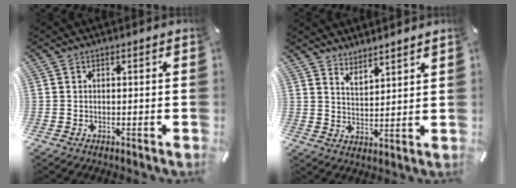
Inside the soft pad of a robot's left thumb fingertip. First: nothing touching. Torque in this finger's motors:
{"motor_torque": [0.12, -0.44, 0.02, -0.13, 0.03]}